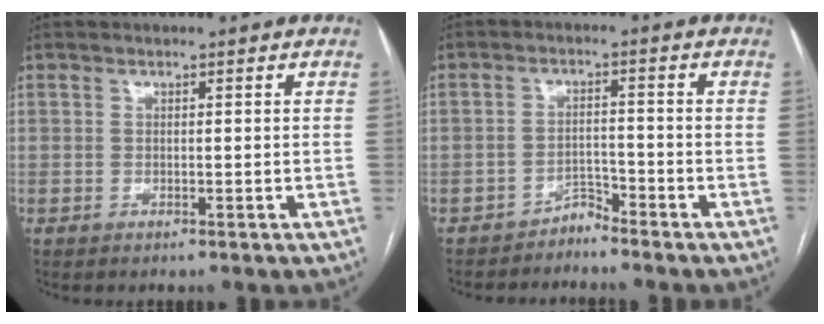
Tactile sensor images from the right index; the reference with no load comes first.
{"total": 2.3, "force": [-2.3, 0.3, -0.2], "torque": [0.015, -0.005, -0.039]}